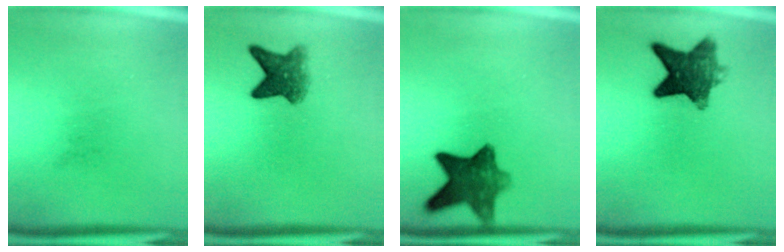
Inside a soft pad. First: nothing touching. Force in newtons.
{"total": 5.2}
{"total": 9.1}
{"total": 8.9}